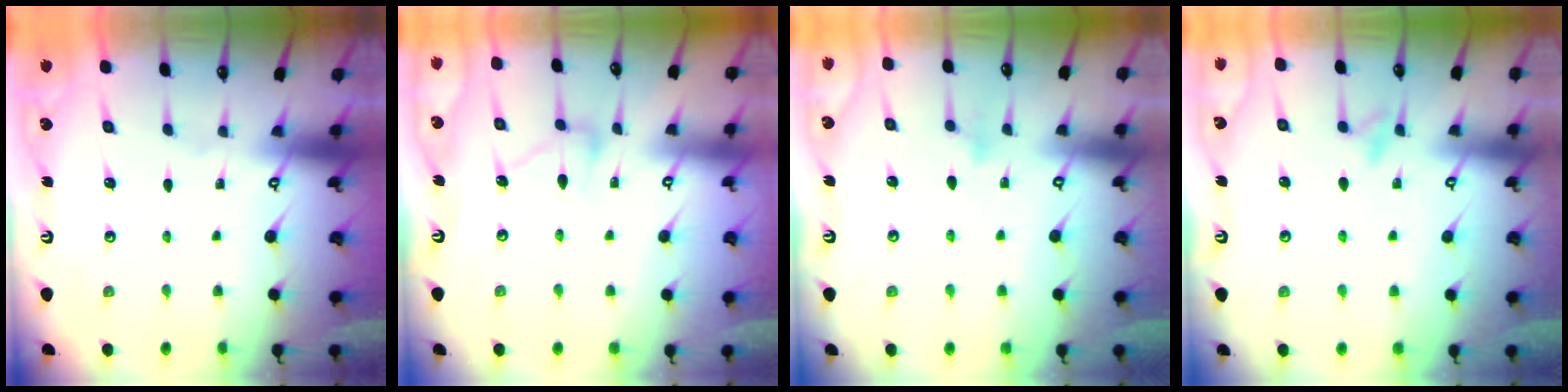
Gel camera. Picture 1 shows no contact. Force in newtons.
{"total": 10.8, "press": 10.8, "slide": 0.6}
{"total": 7.7, "press": 7.4, "slide": 2.1}
{"total": 7.9, "press": 7.9, "slide": 0.8}